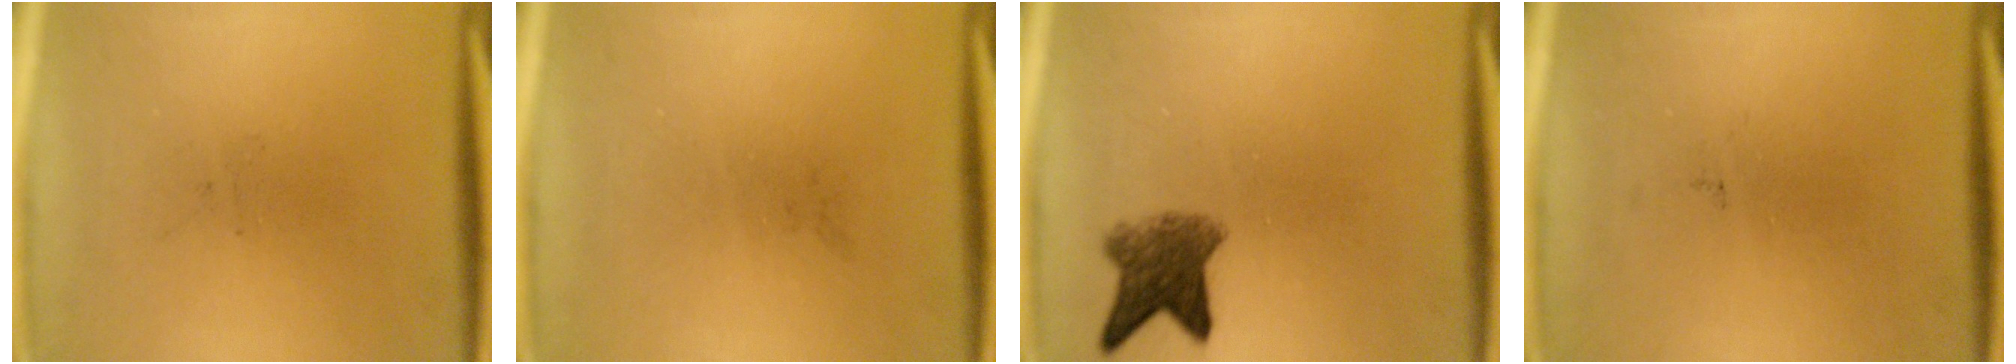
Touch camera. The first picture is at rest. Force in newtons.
{"total": 0.0}
{"total": 5.3}
{"total": 0.0}